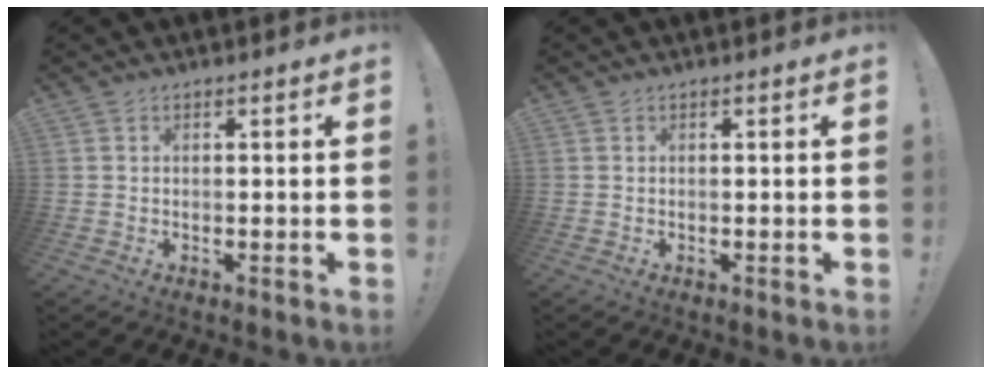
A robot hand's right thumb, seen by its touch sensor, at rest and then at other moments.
{"total": 0.0}